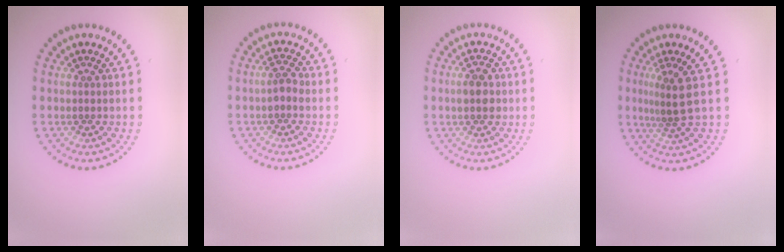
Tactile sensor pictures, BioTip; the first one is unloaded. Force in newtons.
{"total": 1.8, "press": 1.7, "slide": 0.6}
{"total": 2.7, "press": 2.7, "slide": 0.1}
{"total": 2.6, "press": 1.8, "slide": 1.9}